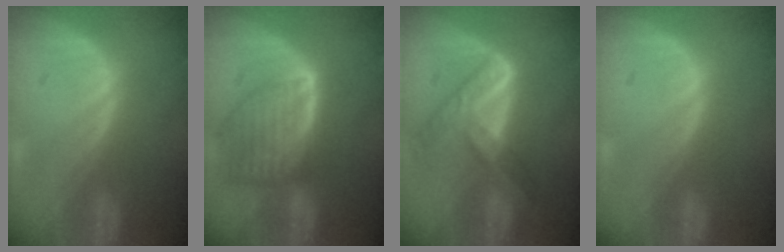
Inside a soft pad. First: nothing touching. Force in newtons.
{"total": 8.0, "press": 7.2, "slide": 3.5}
{"total": 7.9, "press": 6.4, "slide": 4.5}
{"total": 0.6, "press": 0.1, "slide": 0.6}